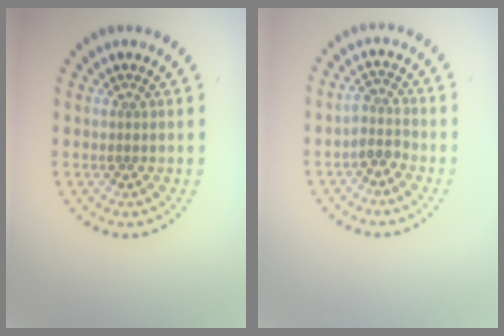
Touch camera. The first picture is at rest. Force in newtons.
{"total": 1.9, "press": 1.6, "slide": 1.0}